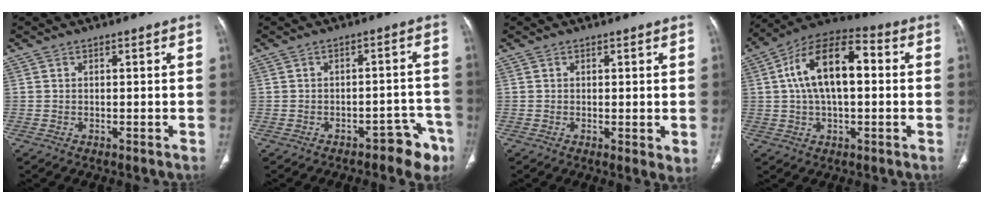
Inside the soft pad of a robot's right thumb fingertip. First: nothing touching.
{"total": 7.1, "force": [-5.0, 3.5, 3.6], "torque": [-0.013, 0.051, -0.065]}
{"total": 2.4, "force": [0.0, 0.8, 2.3], "torque": [-0.036, -0.012, -0.001]}
{"total": 15.8, "force": [2.1, 8.0, 13.5], "torque": [-0.231, 0.033, 0.028]}